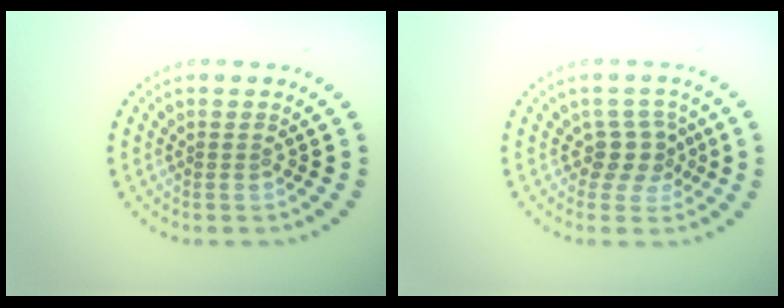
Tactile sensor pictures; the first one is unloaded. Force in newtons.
{"total": 2.5, "press": 2.0, "slide": 1.5}